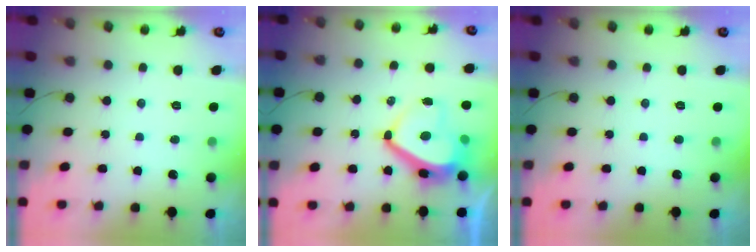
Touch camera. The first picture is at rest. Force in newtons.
{"total": 10.9, "press": 10.8, "slide": 1.3}
{"total": 0.0}